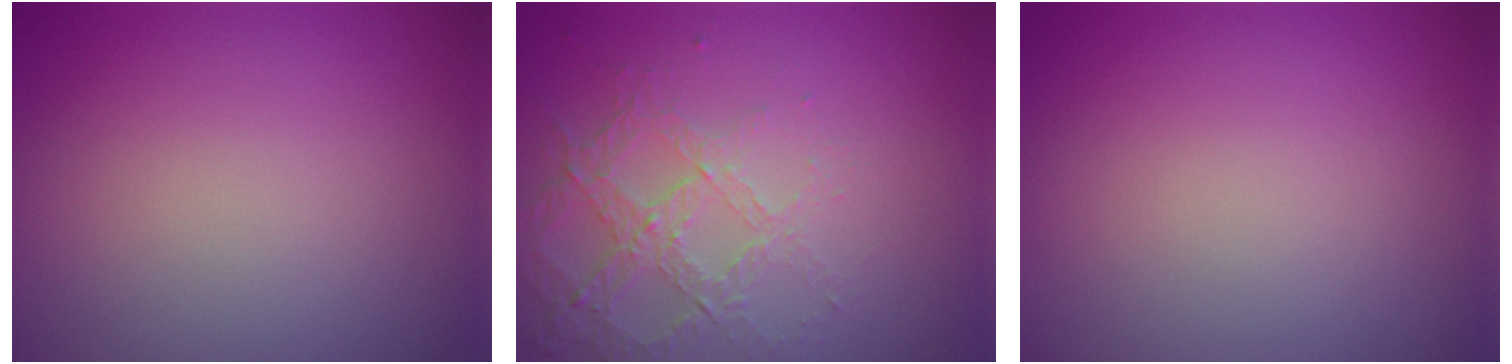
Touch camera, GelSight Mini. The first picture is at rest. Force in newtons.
{"total": 4.3, "press": 2.9, "slide": 3.1}
{"total": 0.0}